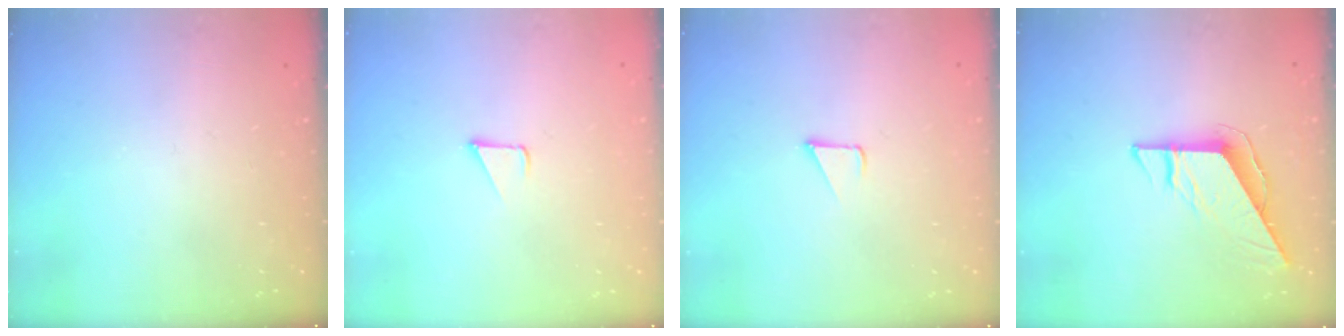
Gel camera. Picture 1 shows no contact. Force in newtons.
{"total": 1.6, "press": 1.6, "slide": 0.1}
{"total": 1.6, "press": 1.6, "slide": 0.1}
{"total": 8.1, "press": 8.1, "slide": 0.6}